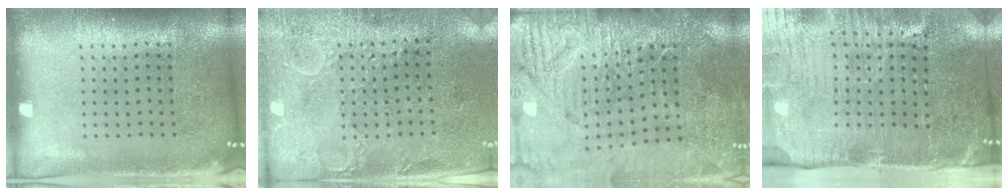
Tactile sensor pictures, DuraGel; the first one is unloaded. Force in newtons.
{"total": 2.8, "press": 2.5, "slide": 1.2}
{"total": 3.6, "press": 3.6, "slide": 0.3}
{"total": 5.2, "press": 4.3, "slide": 2.9}